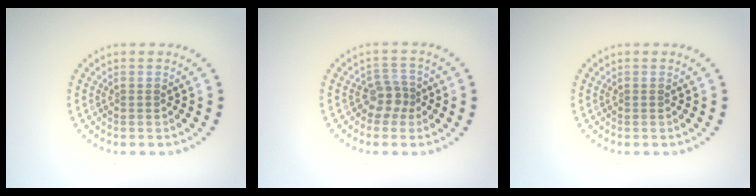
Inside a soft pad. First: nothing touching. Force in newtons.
{"total": 2.2, "press": 1.8, "slide": 1.3}
{"total": 0.0}